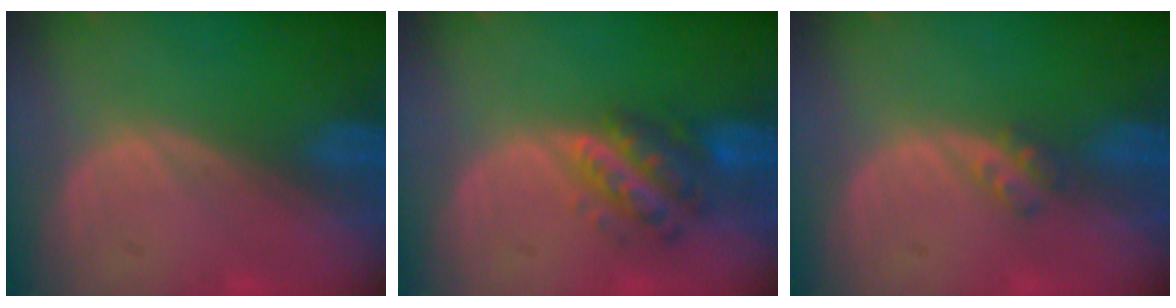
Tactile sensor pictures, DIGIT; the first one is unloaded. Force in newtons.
{"total": 5.9, "press": 5.5, "slide": 2.2}
{"total": 2.1, "press": 1.8, "slide": 1.0}